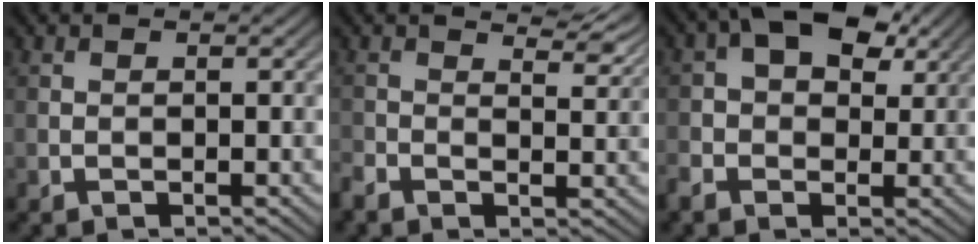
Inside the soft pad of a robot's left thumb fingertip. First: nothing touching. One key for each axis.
{"total": 4.3, "fx": 2.2, "fy": 1.9, "fz": 3.2, "tx": -0.063, "ty": 0.000, "tz": 0.029}
{"total": 7.9, "fx": 1.7, "fy": 5.4, "fz": 5.4, "tx": -0.108, "ty": 0.010, "tz": 0.021}